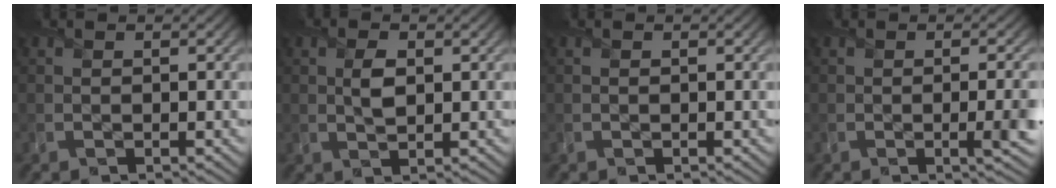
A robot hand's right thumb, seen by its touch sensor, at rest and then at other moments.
{"total": 2.6, "force": [0.6, 1.4, 2.1], "torque": [-0.045, -0.002, 0.012]}
{"total": 0.0}
{"total": 3.8, "force": [-0.5, 0.9, 3.7], "torque": [-0.055, -0.003, -0.005]}